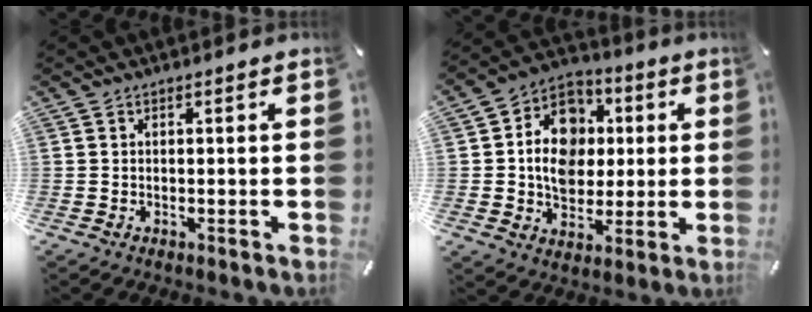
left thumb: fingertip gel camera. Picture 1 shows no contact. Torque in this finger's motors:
{"motor_torque": [0.42, 0.70, 0.79, -0.55, 0.47]}